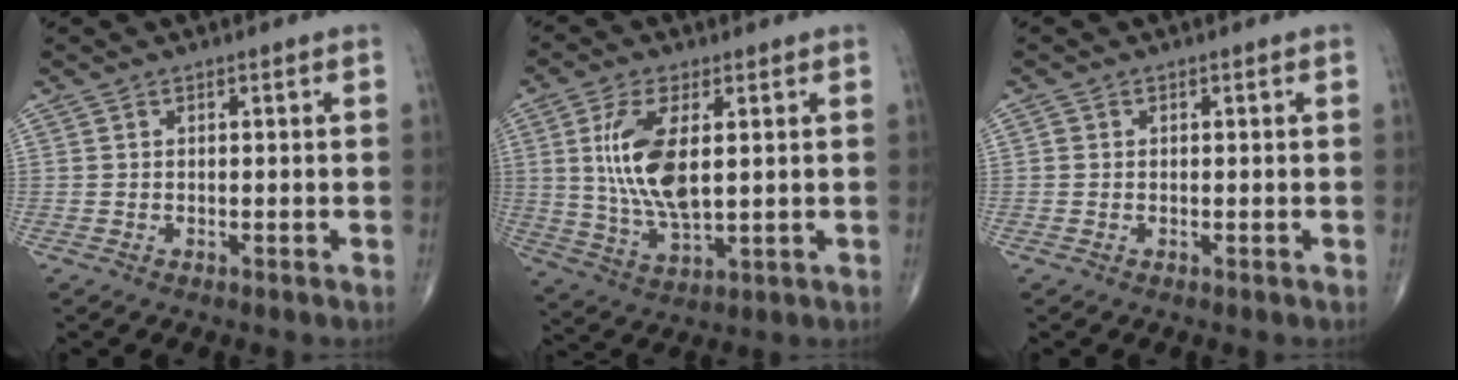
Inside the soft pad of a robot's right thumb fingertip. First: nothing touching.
{"total": 12.4, "force": [2.3, 5.4, 10.9], "torque": [-0.223, -0.017, 0.053]}
{"total": 0.5, "force": [0.0, 0.5, 0.1], "torque": [-0.002, 0.002, -0.003]}